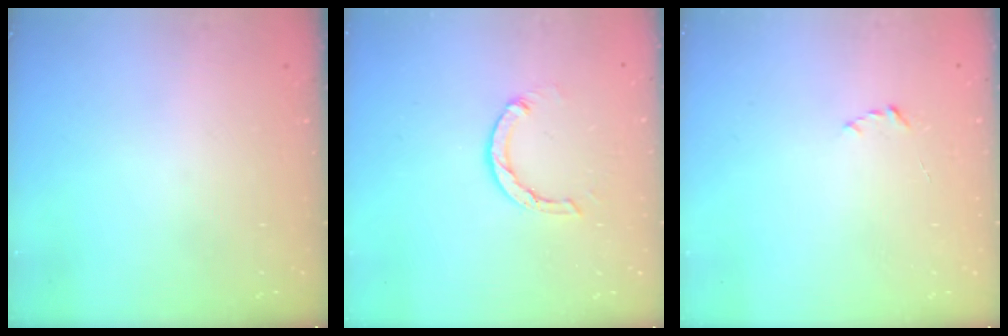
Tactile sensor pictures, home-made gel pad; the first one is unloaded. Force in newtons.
{"total": 4.0, "press": 4.0, "slide": 0.4}
{"total": 2.2, "press": 2.1, "slide": 0.3}